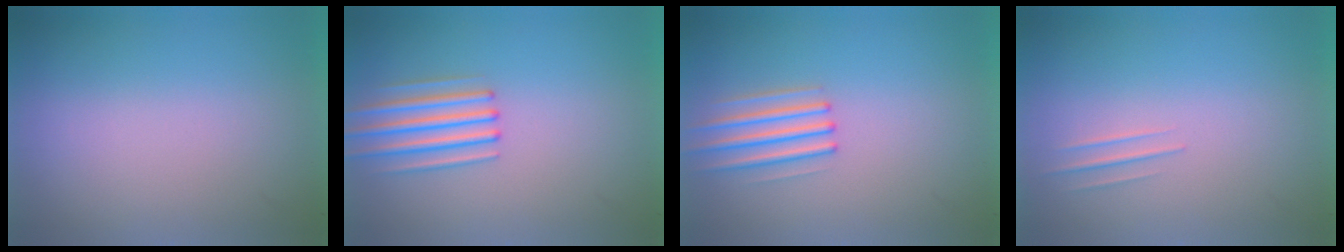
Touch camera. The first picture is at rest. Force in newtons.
{"total": 2.6}
{"total": 2.2}
{"total": 1.1}